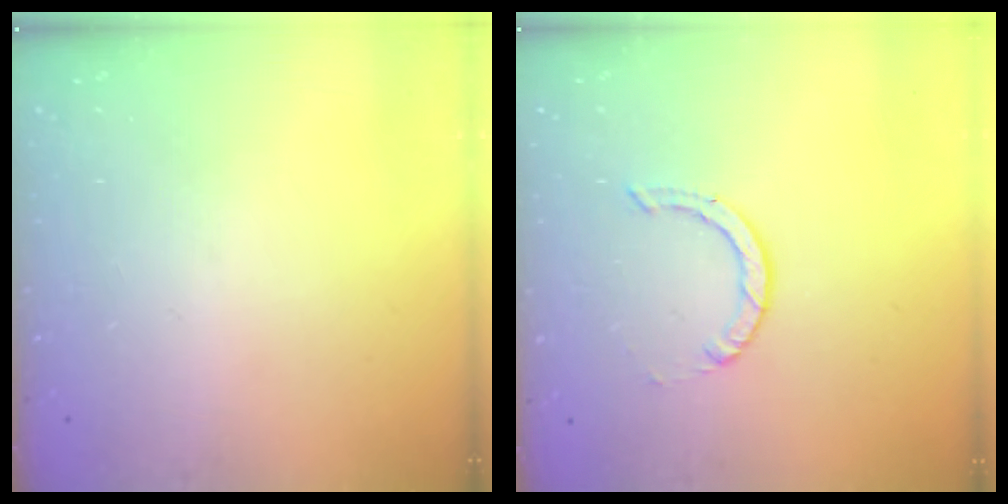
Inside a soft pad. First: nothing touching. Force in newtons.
{"total": 0.8, "press": 0.8, "slide": 0.1}